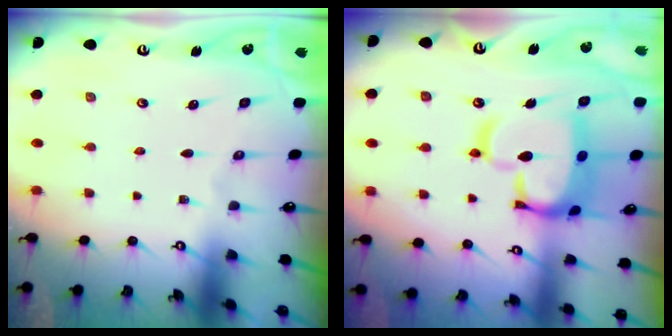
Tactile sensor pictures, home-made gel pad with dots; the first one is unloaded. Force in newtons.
{"total": 15.4, "press": 15.3, "slide": 1.6}